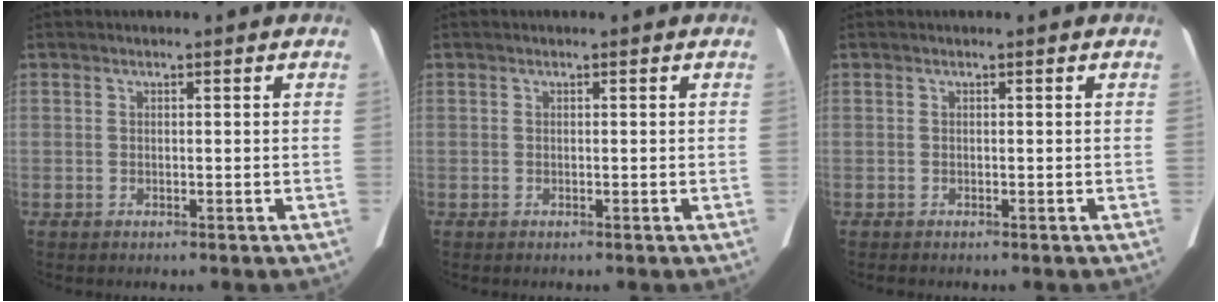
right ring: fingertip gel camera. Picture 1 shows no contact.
{"total": 0.0}
{"total": 0.0}